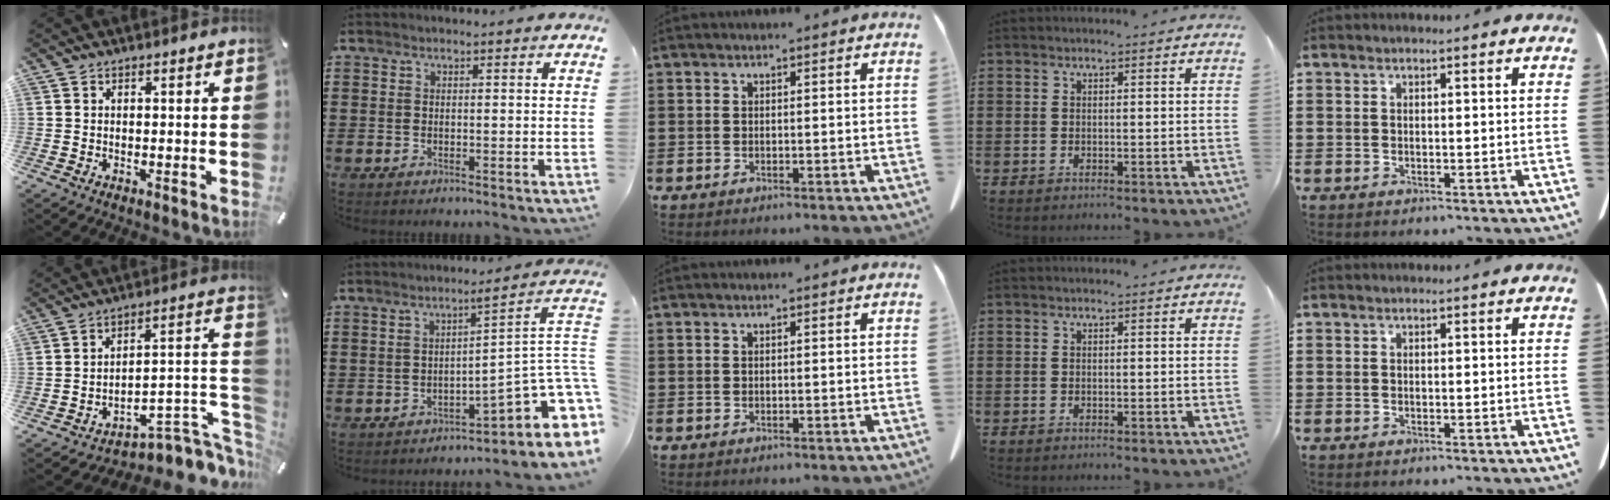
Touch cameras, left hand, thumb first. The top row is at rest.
{"thumb": {"total": 7.9, "force": [-4.9, 4.8, 3.8], "torque": [-0.021, -0.002, -0.087]}, "index": {"total": 6.2, "force": [-2.5, 1.3, 5.5], "torque": [-0.084, -0.028, -0.053]}}